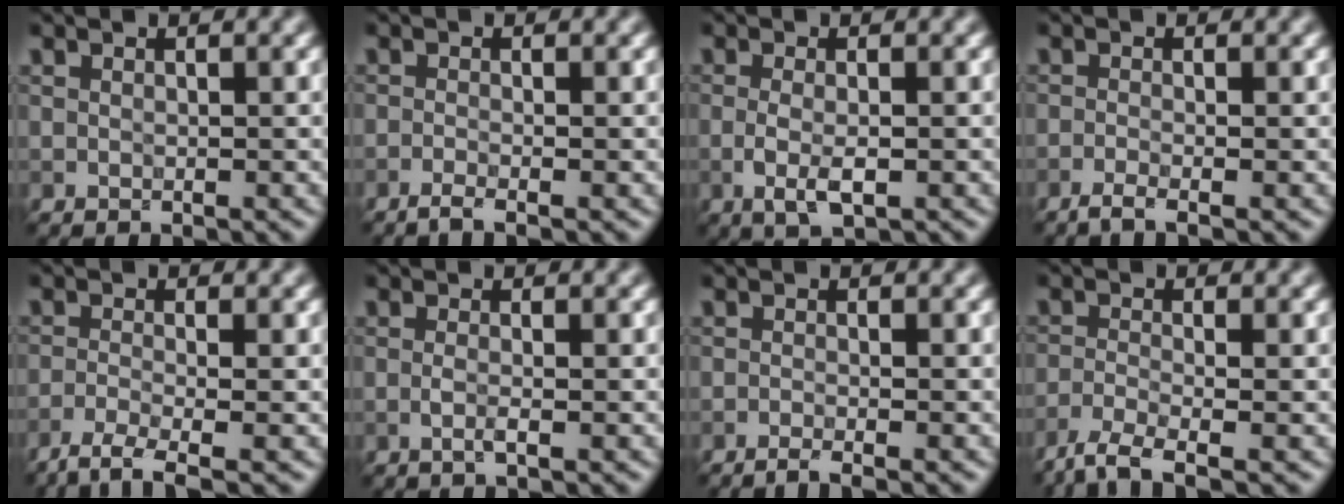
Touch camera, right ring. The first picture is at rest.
{"total": 1.7, "force": [-1.1, 0.3, 1.2], "torque": [-0.020, -0.002, -0.032]}
{"total": 2.6, "force": [-0.7, 0.9, 2.4], "torque": [-0.056, -0.005, -0.016]}
{"total": 2.0, "force": [-1.3, 0.4, 1.4], "torque": [-0.026, -0.003, -0.036]}
{"total": 3.5, "force": [-2.5, 0.7, 2.3], "torque": [-0.045, -0.004, -0.059]}
{"total": 1.1, "force": [-0.2, 0.2, 1.0], "torque": [-0.023, -0.001, -0.008]}
{"total": 1.9, "force": [-1.3, 0.3, 1.3], "torque": [-0.019, 0.001, -0.029]}
{"total": 3.8, "force": [-2.9, 0.8, 2.3], "torque": [-0.047, -0.008, -0.068]}